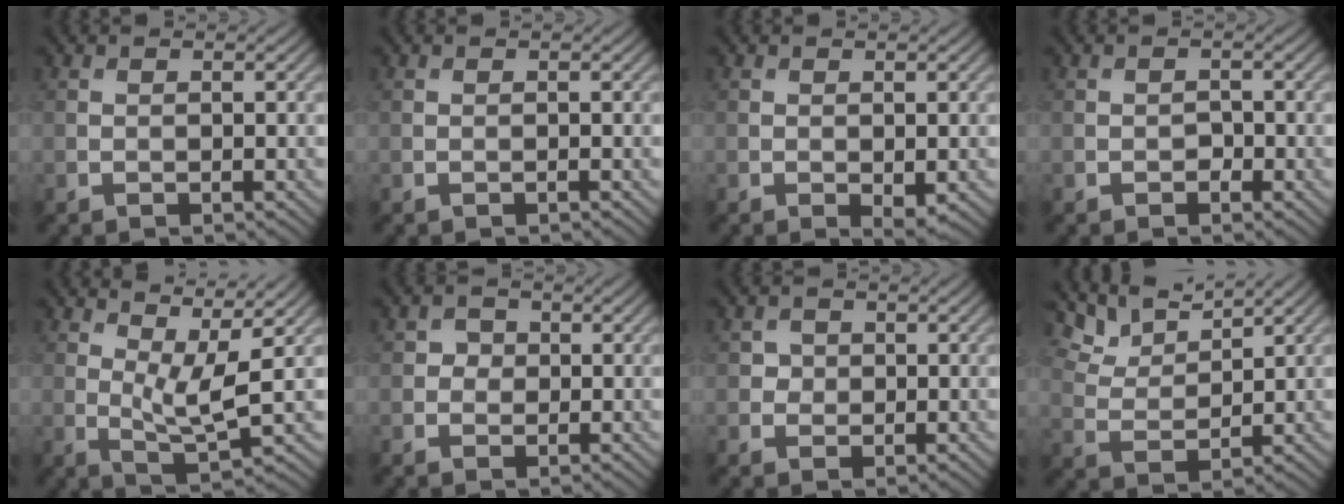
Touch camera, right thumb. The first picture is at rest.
{"total": 0.0}
{"total": 1.4, "force": [-0.4, 0.7, 1.2], "torque": [-0.018, -0.009, -0.005]}
{"total": 1.1, "force": [-0.5, 0.9, 0.6], "torque": [-0.007, -0.002, -0.010]}
{"total": 5.6, "force": [2.5, 1.5, 4.7], "torque": [-0.092, -0.004, 0.045]}
{"total": 1.5, "force": [0.1, 1.5, 0.4], "torque": [-0.001, 0.000, -0.003]}
{"total": 1.5, "force": [0.0, 1.4, 0.3], "torque": [0.000, -0.002, -0.002]}
{"total": 6.1, "force": [5.2, 1.7, 2.7], "torque": [-0.075, 0.005, 0.102]}